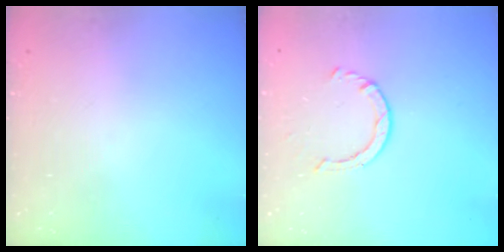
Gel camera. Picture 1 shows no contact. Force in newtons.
{"total": 2.2, "press": 2.2, "slide": 0.4}